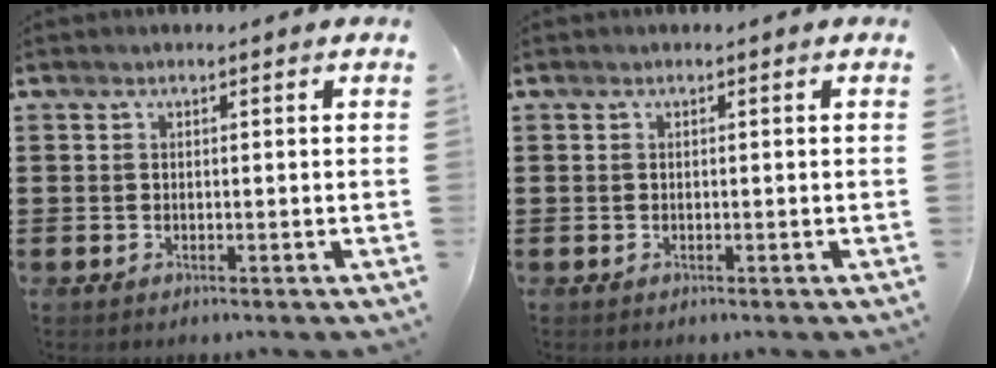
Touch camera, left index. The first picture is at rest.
{"total": 0.0}